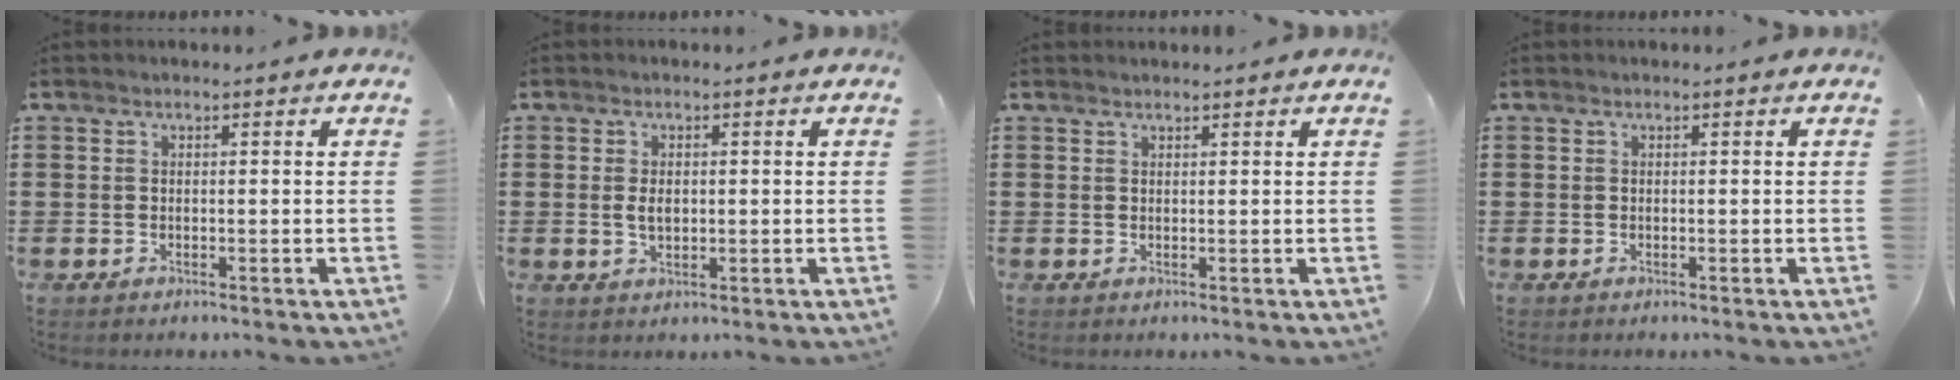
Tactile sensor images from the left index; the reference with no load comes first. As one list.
[{"total": 2.4, "force": [0.2, 1.4, 2.0], "torque": [-0.048, 0.002, 0.000]}, {"total": 0.8, "force": [0.8, 0.1, 0.1], "torque": [-0.003, -0.001, 0.017]}, {"total": 0.0}]